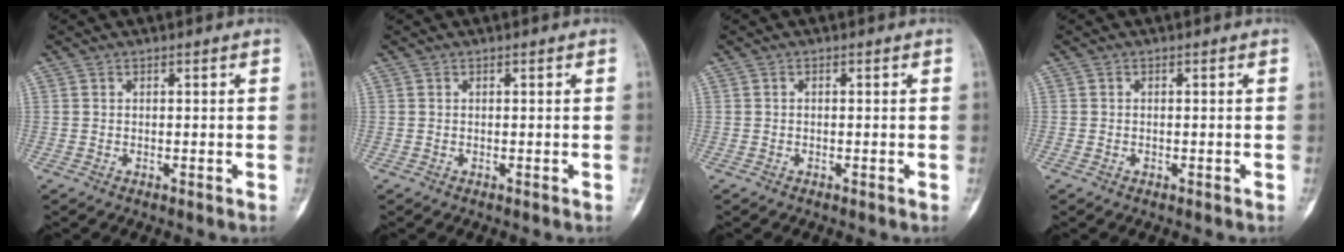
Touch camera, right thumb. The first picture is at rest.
{"total": 0.0}
{"total": 0.0}
{"total": 0.6, "force": [-0.3, 0.5, 0.2], "torque": [-0.002, 0.005, -0.004]}